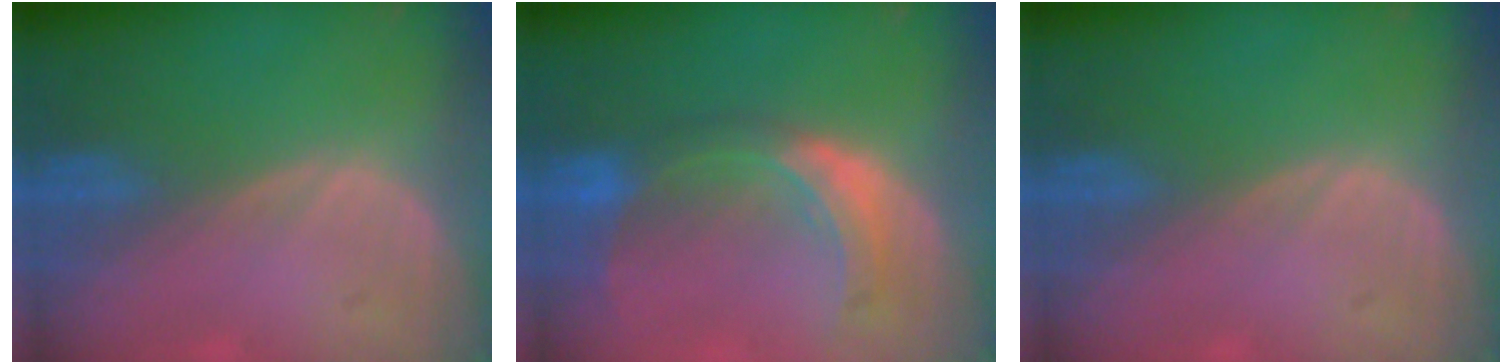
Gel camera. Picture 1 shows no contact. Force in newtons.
{"total": 8.1, "press": 7.2, "slide": 3.7}
{"total": 0.0}